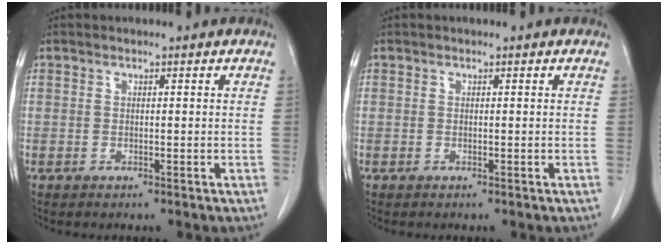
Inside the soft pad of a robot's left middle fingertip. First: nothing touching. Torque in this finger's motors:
{"motor_torque": [-0.02, -0.02, 0.01, 0.00]}